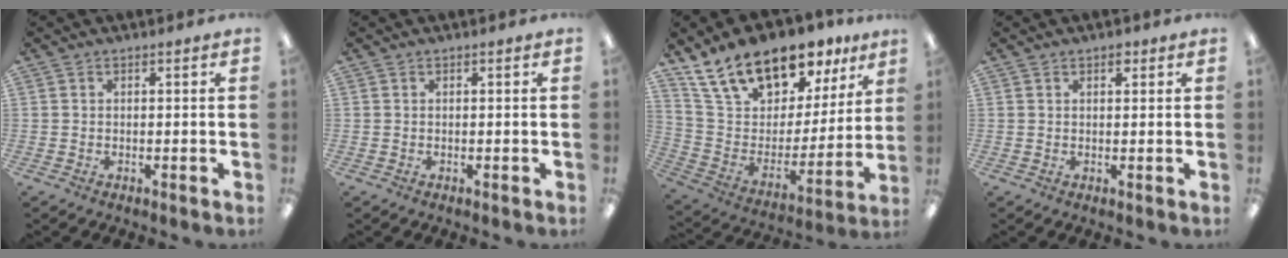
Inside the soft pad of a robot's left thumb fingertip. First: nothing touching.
{"total": 0.0}
{"total": 20.1, "force": [15.5, 9.4, 8.6], "torque": [-0.159, -0.101, 0.280]}
{"total": 1.8, "force": [1.2, 1.0, 0.9], "torque": [-0.004, -0.004, 0.017]}